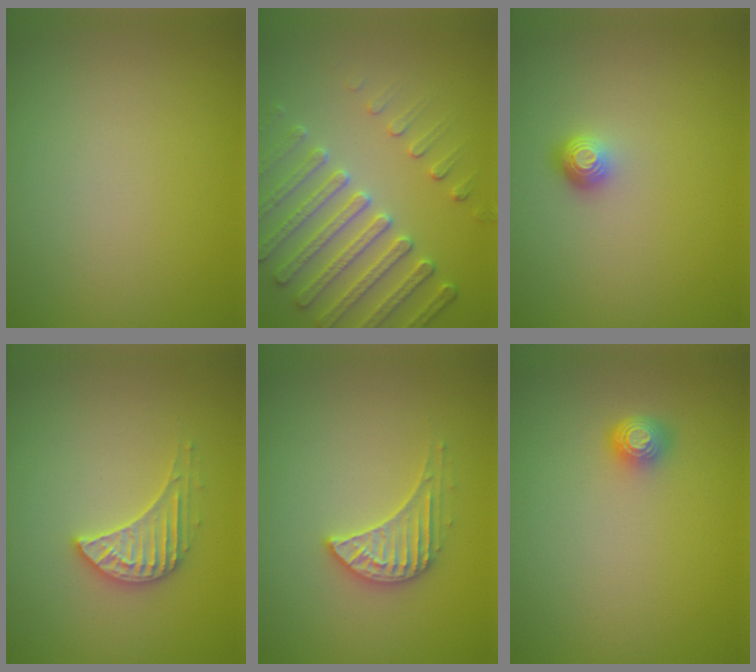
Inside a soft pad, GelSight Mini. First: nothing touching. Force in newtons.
{"total": 5.2, "press": 4.6, "slide": 2.3}
{"total": 1.5, "press": 1.1, "slide": 1.0}
{"total": 3.0, "press": 2.9, "slide": 0.4}
{"total": 3.0, "press": 2.9, "slide": 0.4}
{"total": 1.6, "press": 1.3, "slide": 0.9}